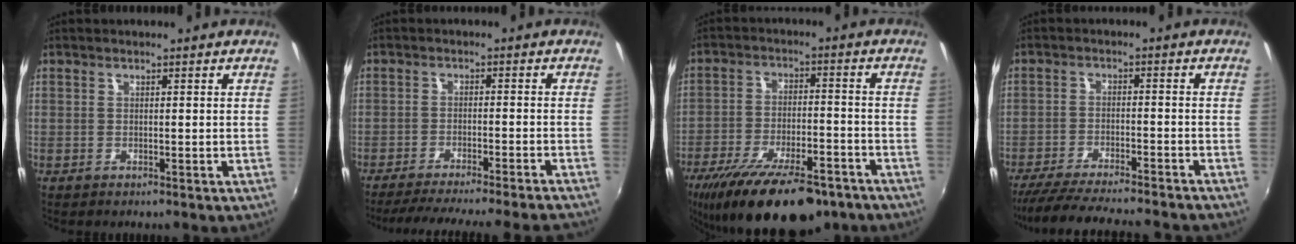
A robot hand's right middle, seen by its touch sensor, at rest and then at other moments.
{"total": 17.9, "force": [-16.3, -0.4, 7.4], "torque": [-0.134, -0.014, -0.232]}
{"total": 21.0, "force": [-15.4, 7.2, 12.3], "torque": [-0.232, -0.038, -0.229]}
{"total": 20.2, "force": [-17.8, 2.7, 9.1], "torque": [-0.173, -0.027, -0.263]}